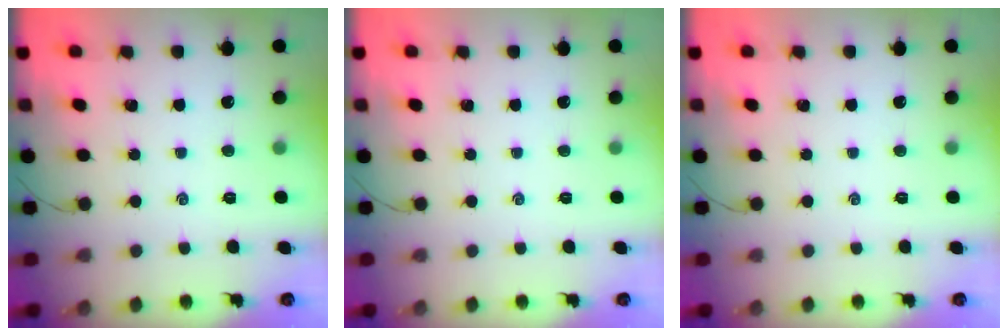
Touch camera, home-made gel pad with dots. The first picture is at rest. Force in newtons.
{"total": 0.0}
{"total": 0.0}